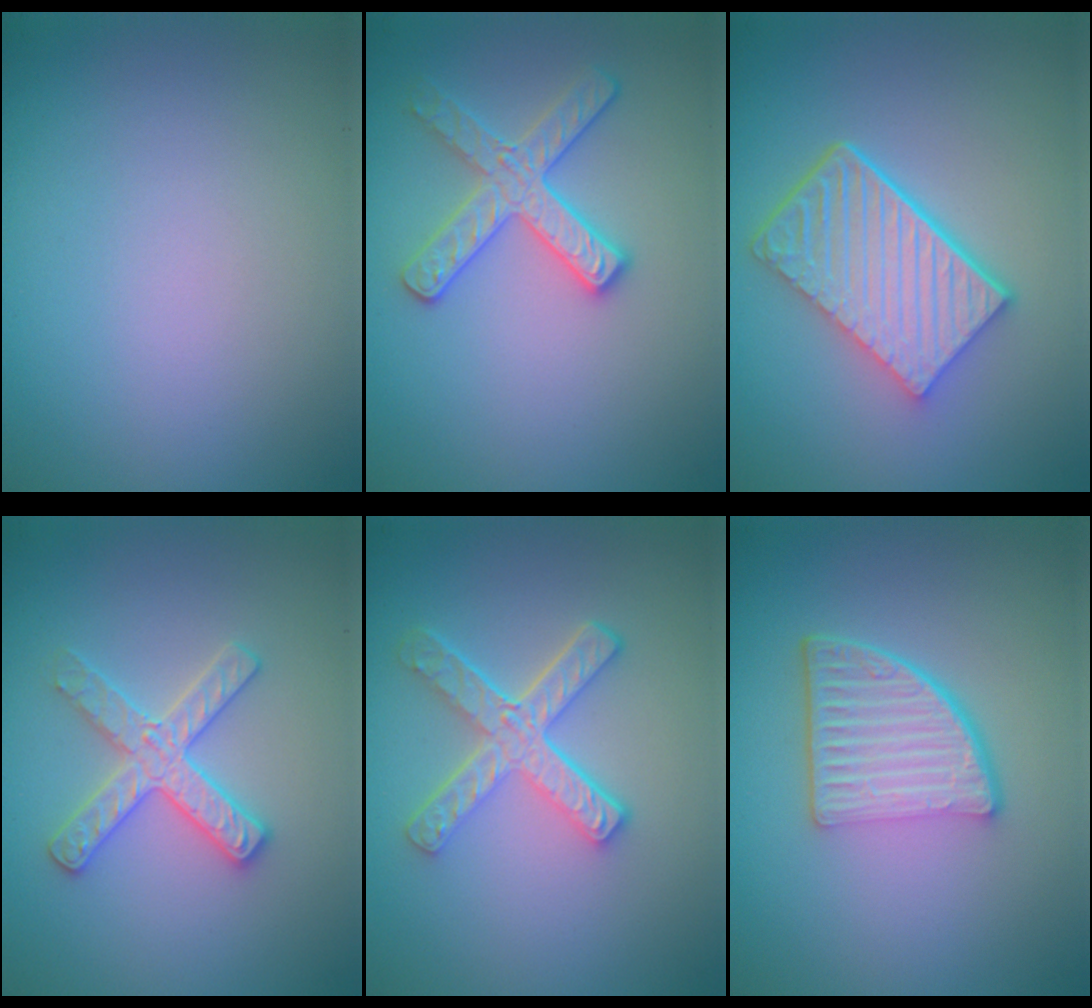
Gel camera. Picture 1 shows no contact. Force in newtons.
{"total": 2.9, "press": 2.9, "slide": 0.4}
{"total": 6.2, "press": 4.5, "slide": 4.2}
{"total": 2.9, "press": 2.9, "slide": 0.5}
{"total": 4.6, "press": 3.3, "slide": 3.2}
{"total": 5.2, "press": 3.6, "slide": 3.7}